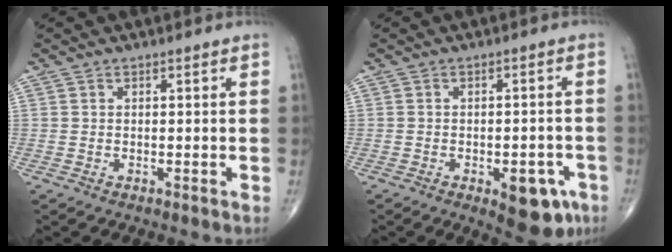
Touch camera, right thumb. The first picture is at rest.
{"total": 9.0, "force": [-4.1, 4.1, 6.8], "torque": [-0.060, 0.017, -0.044]}